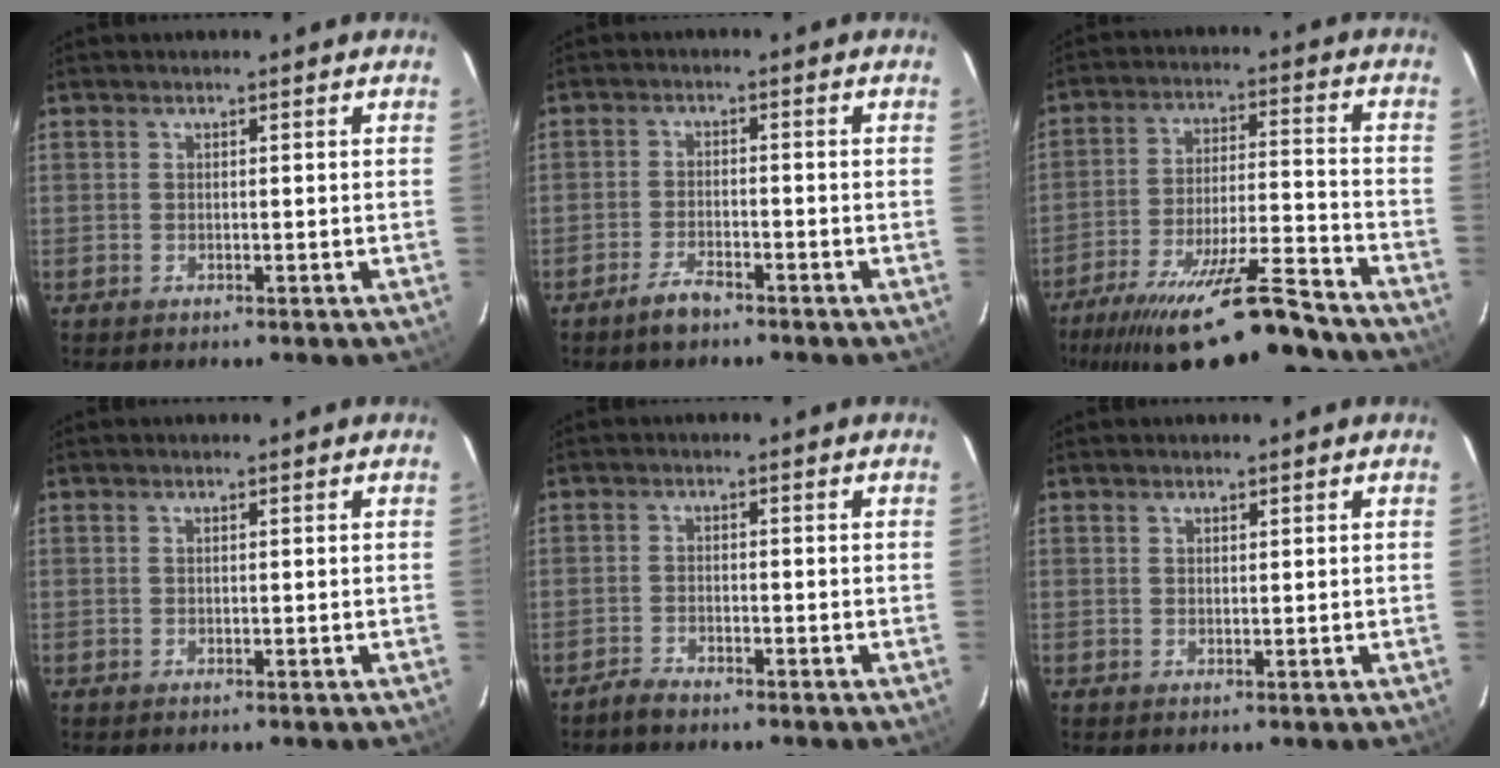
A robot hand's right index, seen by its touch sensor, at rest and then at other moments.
{"total": 3.8, "force": [-3.0, 1.1, 2.0], "torque": [-0.054, 0.000, -0.056]}
{"total": 21.8, "force": [-18.1, 3.4, 11.6], "torque": [-0.217, -0.034, -0.272]}
{"total": 0.0}
{"total": 2.3, "force": [-2.2, 0.5, 0.6], "torque": [-0.024, 0.001, -0.042]}
{"total": 0.8, "force": [0.6, 0.4, 0.2], "torque": [-0.004, 0.002, 0.012]}